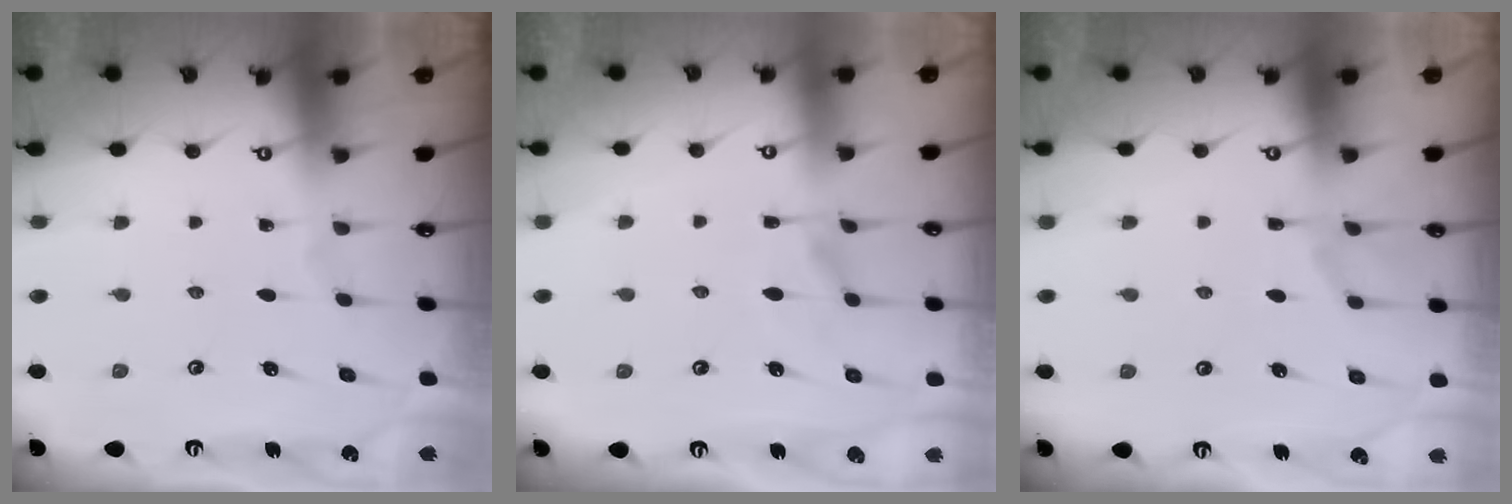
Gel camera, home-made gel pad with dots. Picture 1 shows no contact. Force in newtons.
{"total": 6.2, "press": 6.0, "slide": 1.4}
{"total": 6.9, "press": 6.7, "slide": 1.5}